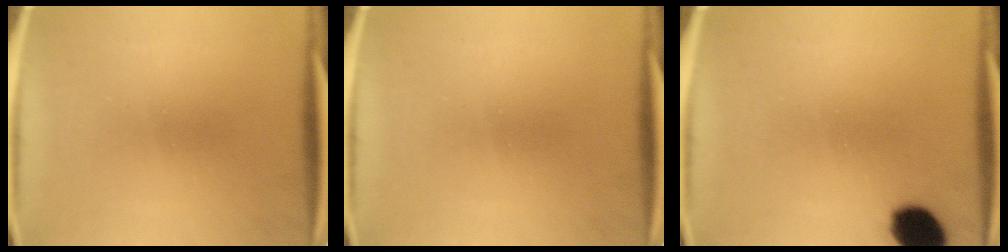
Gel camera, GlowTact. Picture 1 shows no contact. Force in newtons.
{"total": 0.0}
{"total": 8.7}